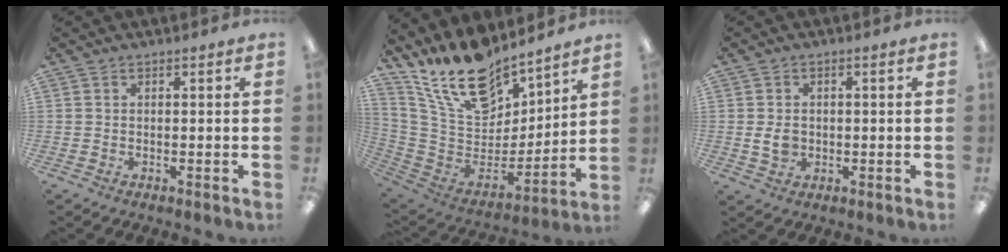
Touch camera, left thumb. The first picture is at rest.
{"total": 19.8, "force": [15.6, 8.6, 8.6], "torque": [-0.179, -0.100, 0.283]}
{"total": 3.5, "force": [-0.2, 2.6, 2.3], "torque": [-0.033, 0.003, -0.005]}